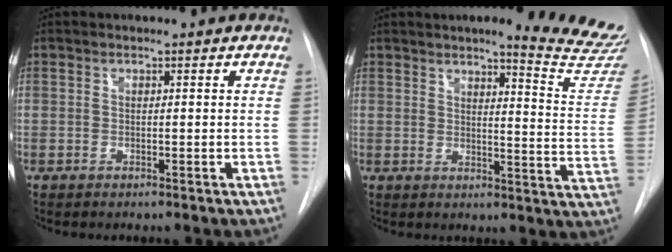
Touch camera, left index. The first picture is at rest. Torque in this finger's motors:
{"motor_torque": [0.80, -1.33, 0.01, 0.01]}